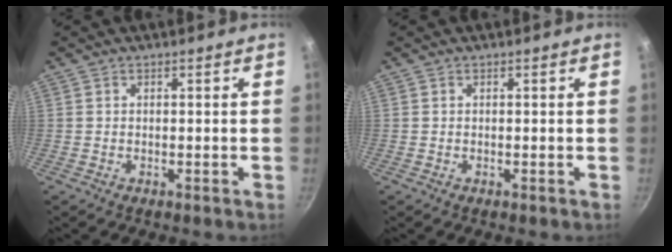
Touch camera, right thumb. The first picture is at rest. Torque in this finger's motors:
{"motor_torque": [0.00, 0.00, 0.11, -0.28, 0.00]}